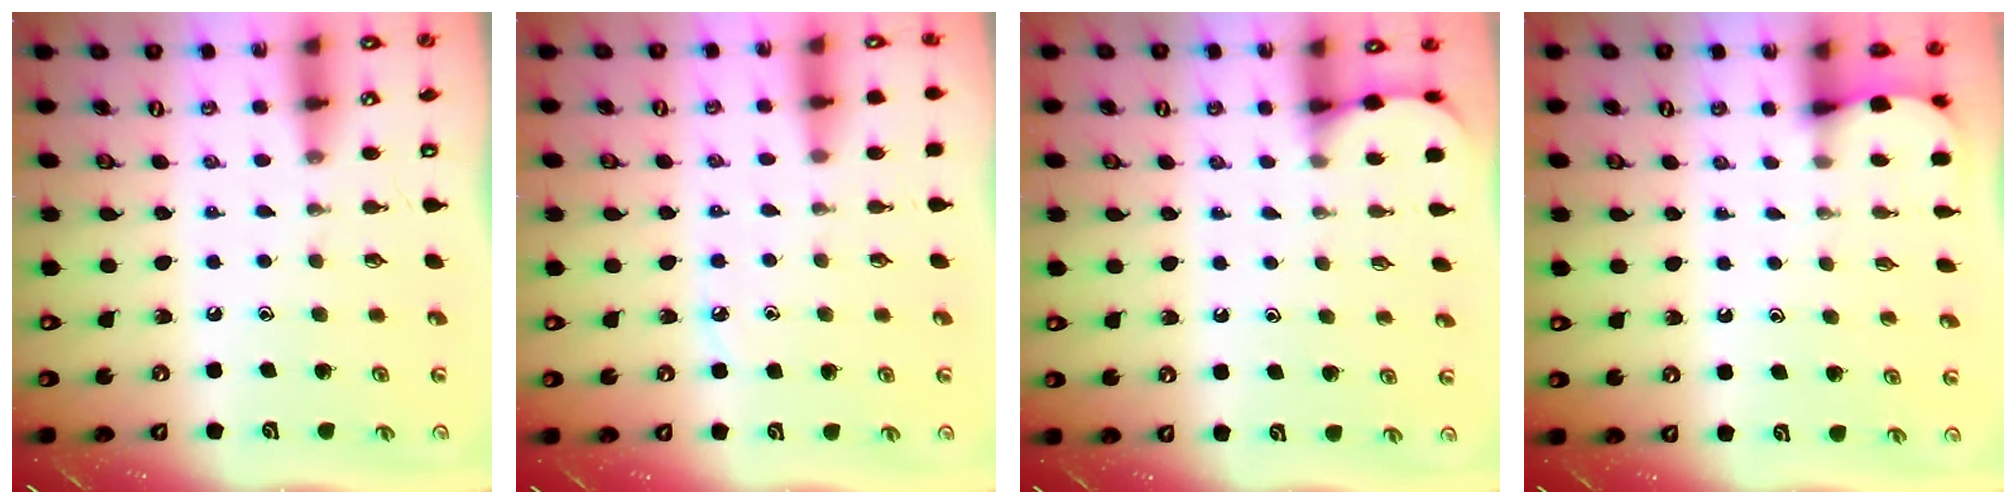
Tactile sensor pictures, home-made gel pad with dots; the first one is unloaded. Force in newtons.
{"total": 3.7, "press": 3.7, "slide": 0.5}
{"total": 2.4, "press": 2.4, "slide": 0.2}
{"total": 2.6, "press": 2.6, "slide": 0.3}